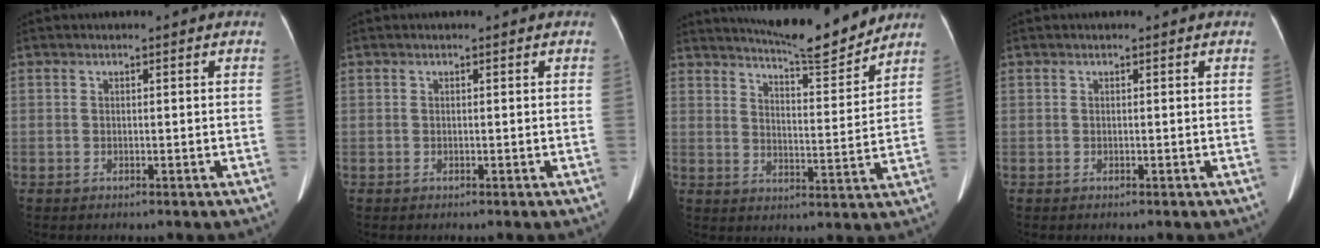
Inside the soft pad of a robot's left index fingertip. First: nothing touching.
{"total": 0.0}
{"total": 11.9, "force": [11.2, 0.3, 4.0], "torque": [-0.068, -0.012, 0.163]}
{"total": 0.0}